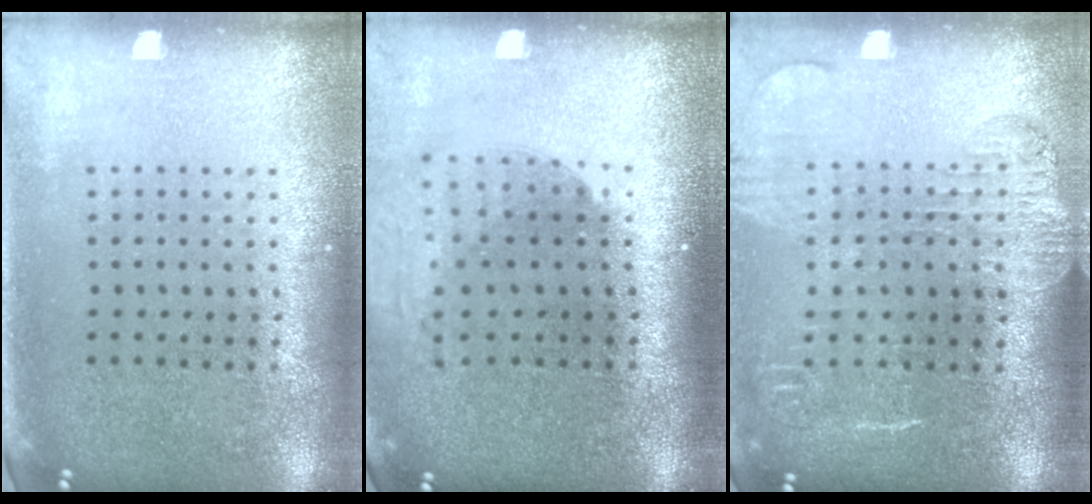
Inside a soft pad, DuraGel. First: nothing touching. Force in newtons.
{"total": 2.0, "press": 1.5, "slide": 1.3}
{"total": 1.8, "press": 1.5, "slide": 1.0}